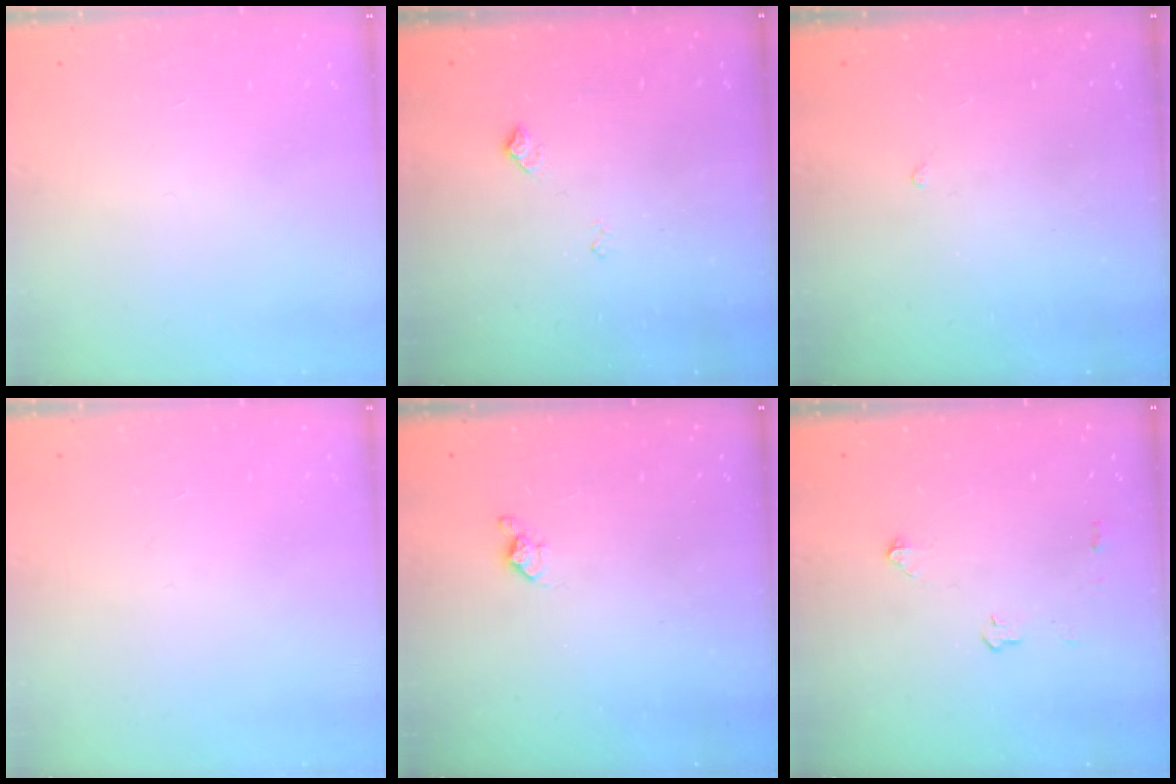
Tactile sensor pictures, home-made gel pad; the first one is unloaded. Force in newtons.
{"total": 6.6, "press": 6.5, "slide": 0.9}
{"total": 2.0, "press": 1.9, "slide": 0.3}
{"total": 0.0}
{"total": 4.9, "press": 4.8, "slide": 0.5}
{"total": 3.1, "press": 3.1, "slide": 0.5}